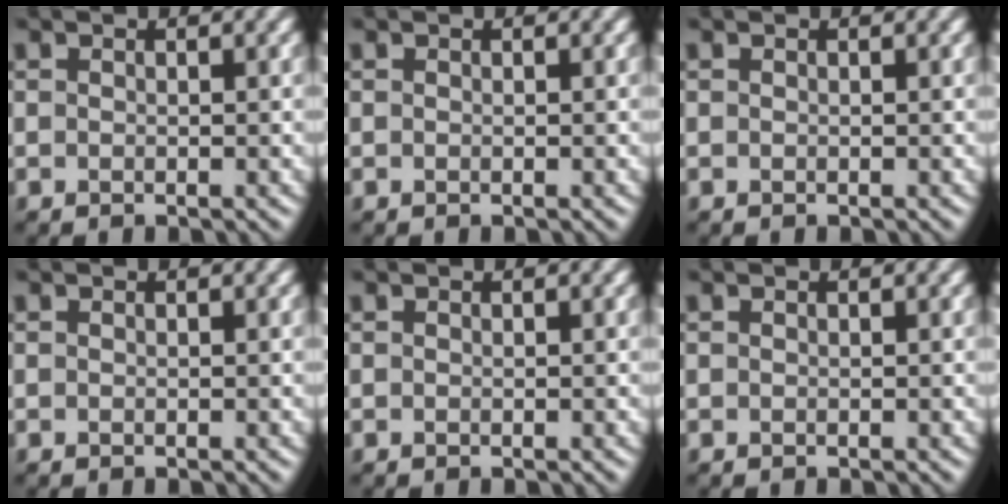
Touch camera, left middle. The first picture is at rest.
{"total": 0.0}
{"total": 0.0}
{"total": 0.0}
{"total": 0.0}
{"total": 0.0}